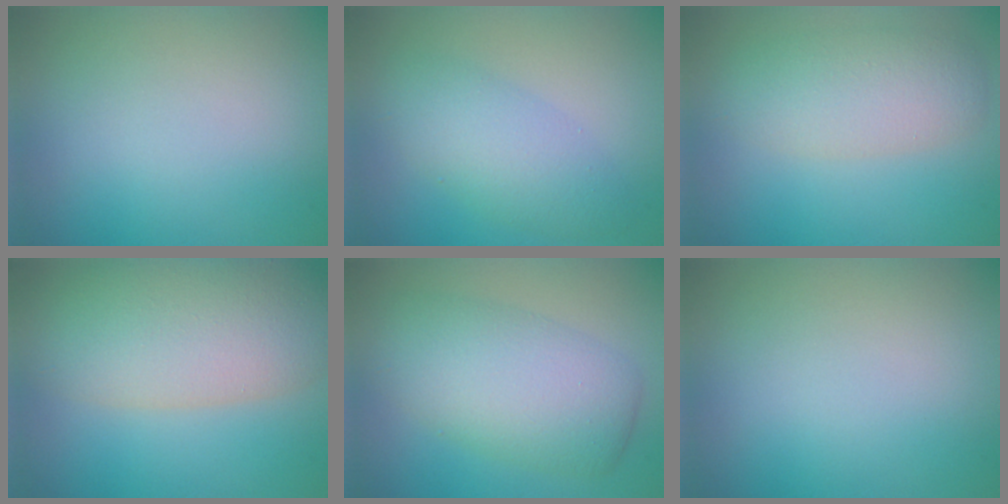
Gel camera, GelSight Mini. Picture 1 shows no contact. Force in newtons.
{"total": 3.8, "press": 3.8, "slide": 0.0}
{"total": 4.2, "press": 4.2, "slide": 0.1}
{"total": 8.7, "press": 8.7, "slide": 0.7}
{"total": 6.6, "press": 6.6, "slide": 0.2}
{"total": 0.0}